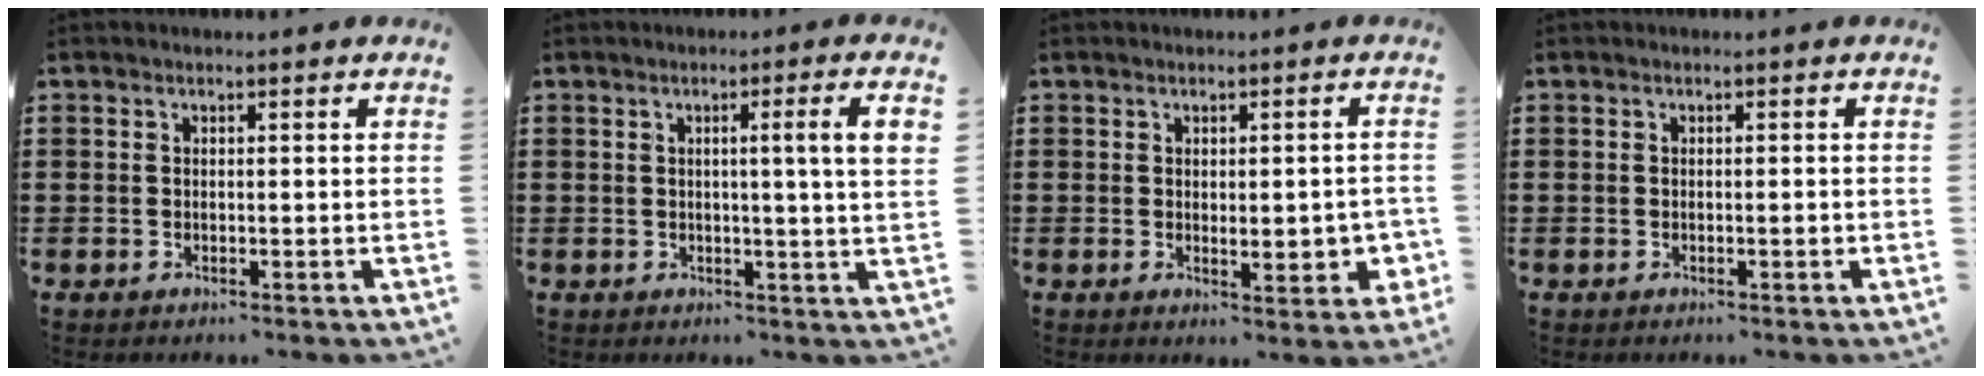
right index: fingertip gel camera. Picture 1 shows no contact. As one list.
[{"total": 5.2, "force": [1.2, -0.7, 5.0], "torque": [-0.087, -0.011, 0.014]}, {"total": 3.6, "force": [-0.1, 1.4, 3.3], "torque": [-0.043, 0.001, -0.004]}, {"total": 0.7, "force": [-0.2, 0.2, 0.6], "torque": [-0.012, -0.002, -0.003]}]